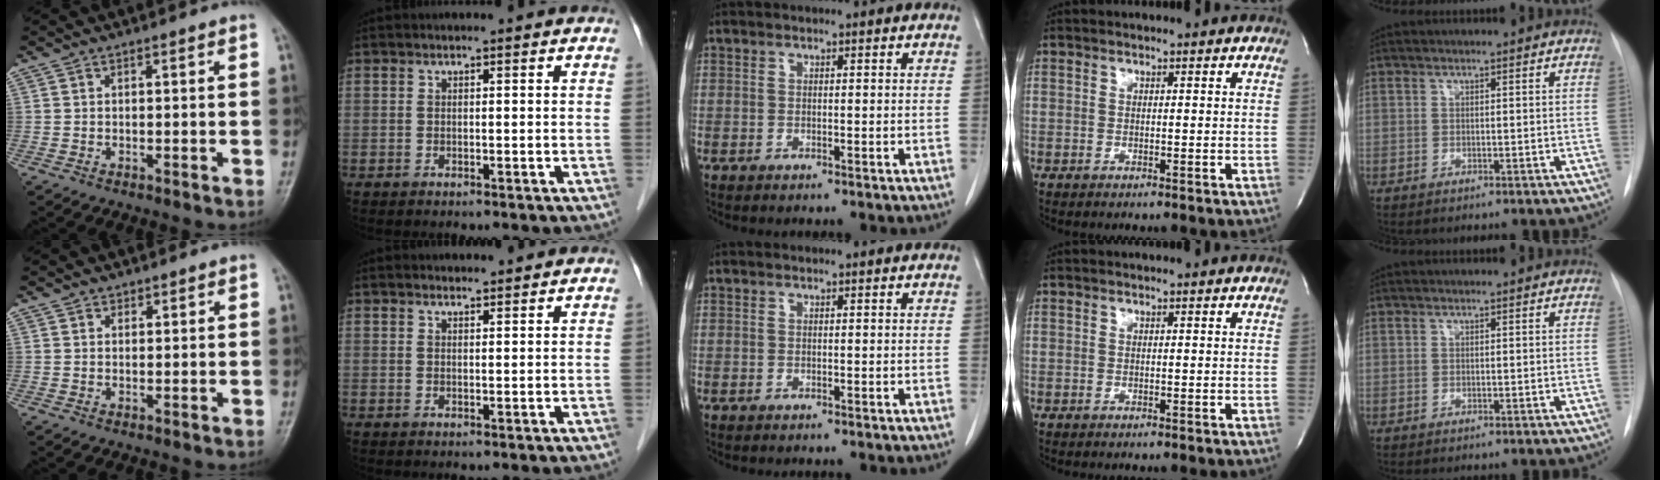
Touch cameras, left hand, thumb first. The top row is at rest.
{"thumb": {"total": 1.0, "force": [0.8, 0.6, 0.0], "torque": [0.015, -0.004, 0.008]}, "index": {"total": 2.1, "force": [2.1, 0.2, 0.2], "torque": [-0.010, 0.010, 0.032]}}